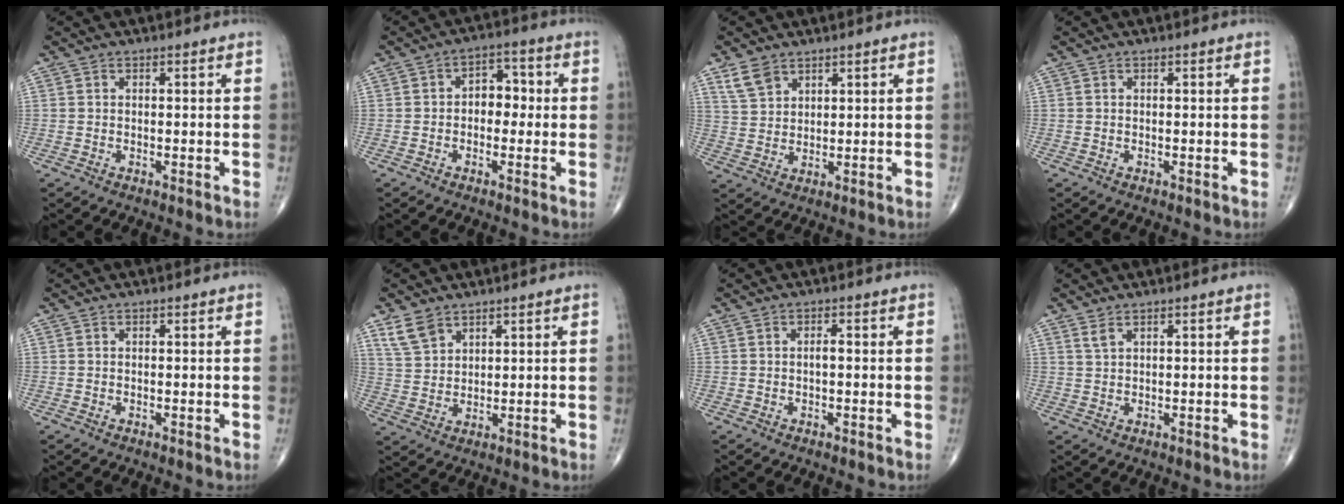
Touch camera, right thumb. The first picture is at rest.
{"total": 5.7, "force": [0.0, 4.0, 4.1], "torque": [-0.031, 0.020, -0.010]}
{"total": 4.8, "force": [3.3, 2.9, 1.9], "torque": [-0.027, -0.013, 0.072]}
{"total": 0.0}
{"total": 0.0}
{"total": 5.2, "force": [3.6, 3.0, 2.2], "torque": [-0.033, -0.015, 0.080]}
{"total": 1.0, "force": [-0.1, 0.4, 1.0], "torque": [-0.018, 0.001, -0.004]}
{"total": 1.5, "force": [1.1, 0.3, 0.9], "torque": [-0.020, 0.000, 0.027]}